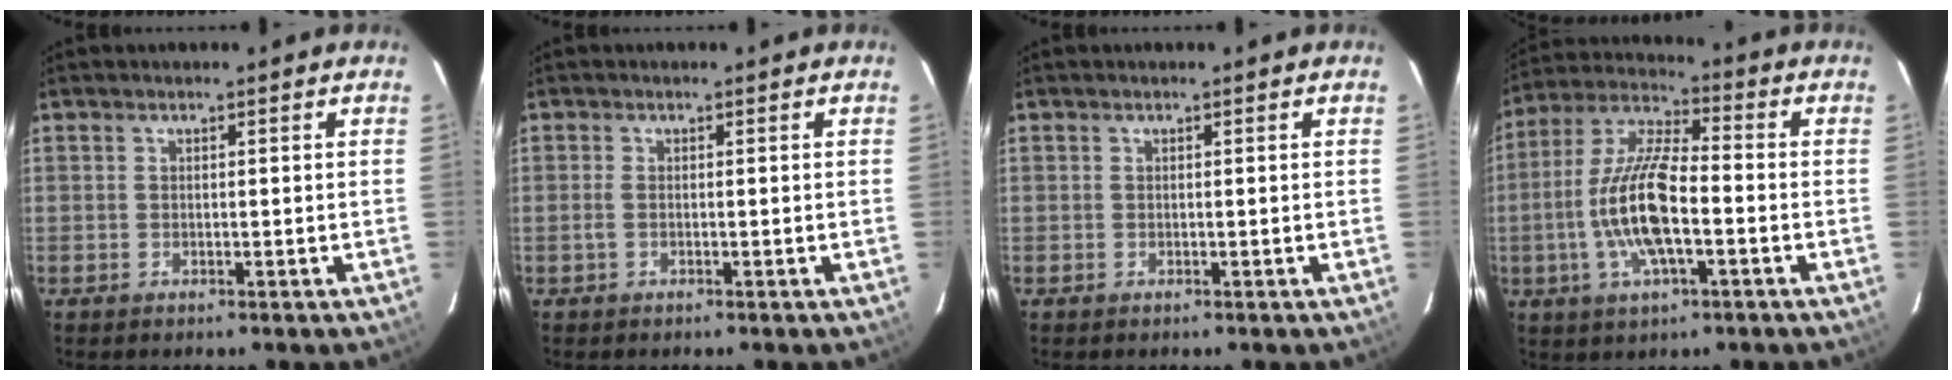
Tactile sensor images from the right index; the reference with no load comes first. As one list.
[{"total": 1.0, "force": [-0.2, 0.2, 1.0], "torque": [-0.021, -0.001, -0.005]}, {"total": 0.0}, {"total": 14.2, "force": [-3.3, 4.5, 13.1], "torque": [-0.271, 0.001, -0.067]}]